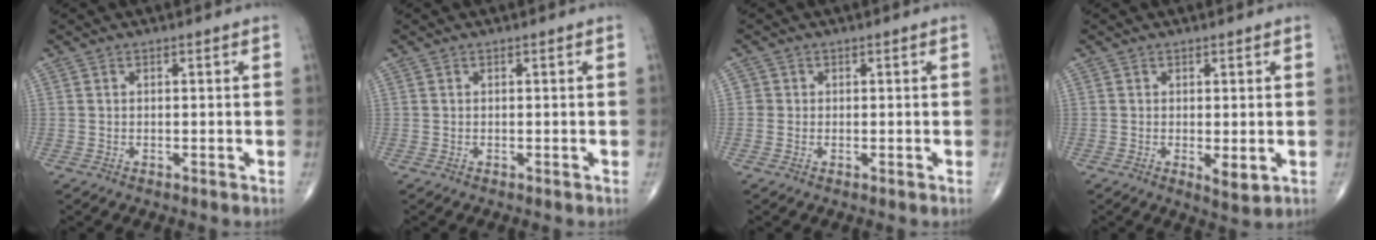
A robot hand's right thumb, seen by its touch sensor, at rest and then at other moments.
{"total": 0.0}
{"total": 1.1, "force": [-0.1, 1.1, 0.1], "torque": [0.007, 0.004, -0.004]}
{"total": 3.0, "force": [-0.4, 1.2, 2.7], "torque": [-0.039, -0.011, -0.002]}